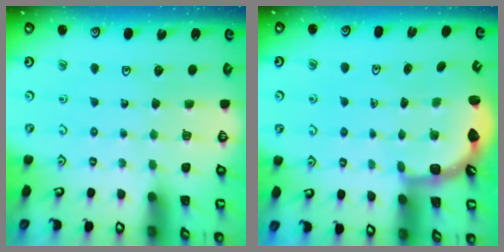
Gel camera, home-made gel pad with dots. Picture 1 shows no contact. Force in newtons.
{"total": 3.3, "press": 2.5, "slide": 2.2}